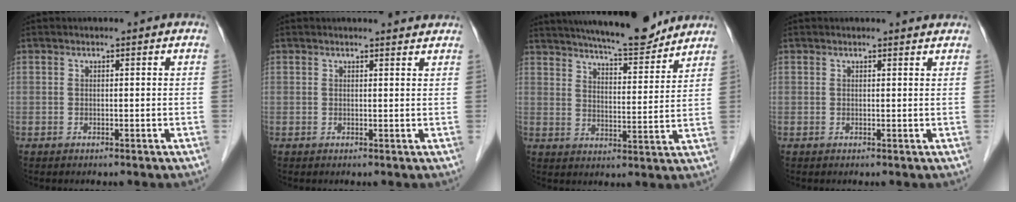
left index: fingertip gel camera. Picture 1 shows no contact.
{"total": 2.7, "force": [2.7, 0.3, 0.2], "torque": [-0.010, 0.001, 0.026]}
{"total": 13.6, "force": [12.3, 1.5, 5.4], "torque": [-0.086, -0.005, 0.180]}
{"total": 1.9, "force": [1.9, 0.2, 0.1], "torque": [-0.010, -0.001, 0.018]}